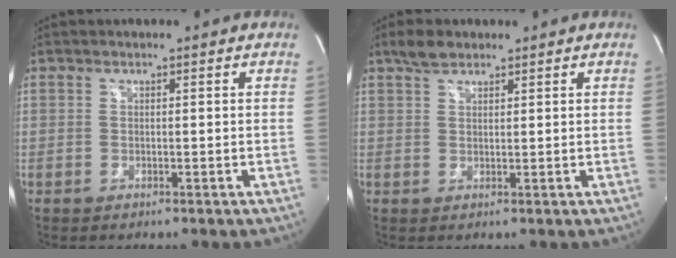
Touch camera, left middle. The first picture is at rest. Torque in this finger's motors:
{"motor_torque": [0.13, 0.11, -0.21, -0.02]}